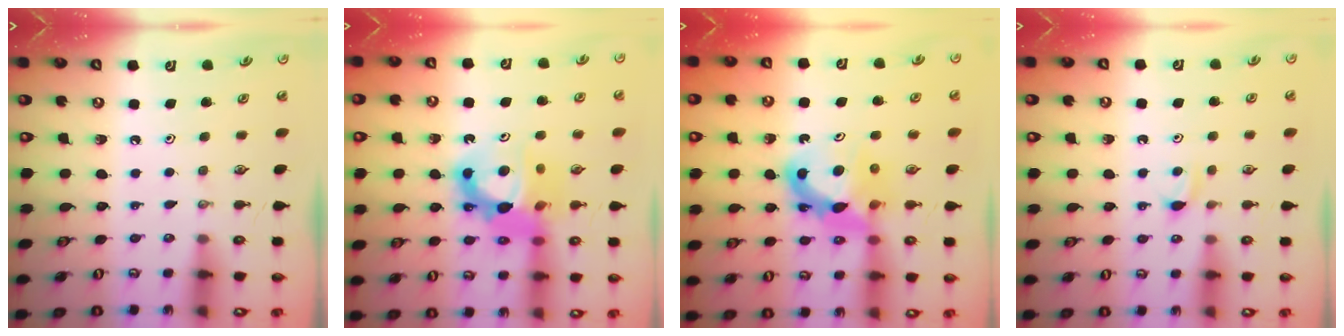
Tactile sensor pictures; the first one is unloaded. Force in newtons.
{"total": 14.2, "press": 14.1, "slide": 1.6}
{"total": 9.4, "press": 9.4, "slide": 0.5}
{"total": 3.3, "press": 3.3, "slide": 0.4}